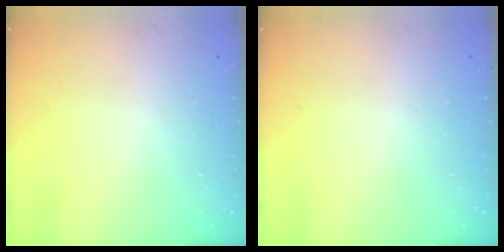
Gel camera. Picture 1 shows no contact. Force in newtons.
{"total": 0.0}